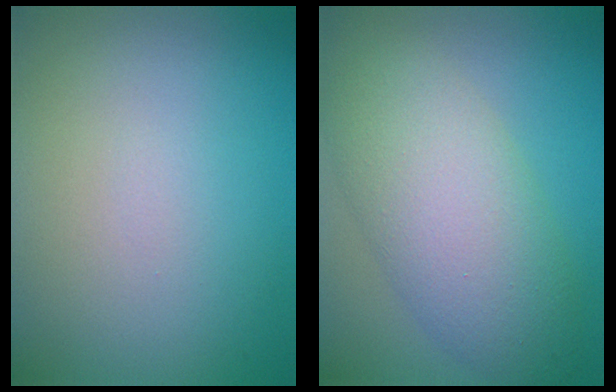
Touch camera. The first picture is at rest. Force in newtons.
{"total": 7.7, "press": 7.7, "slide": 0.1}